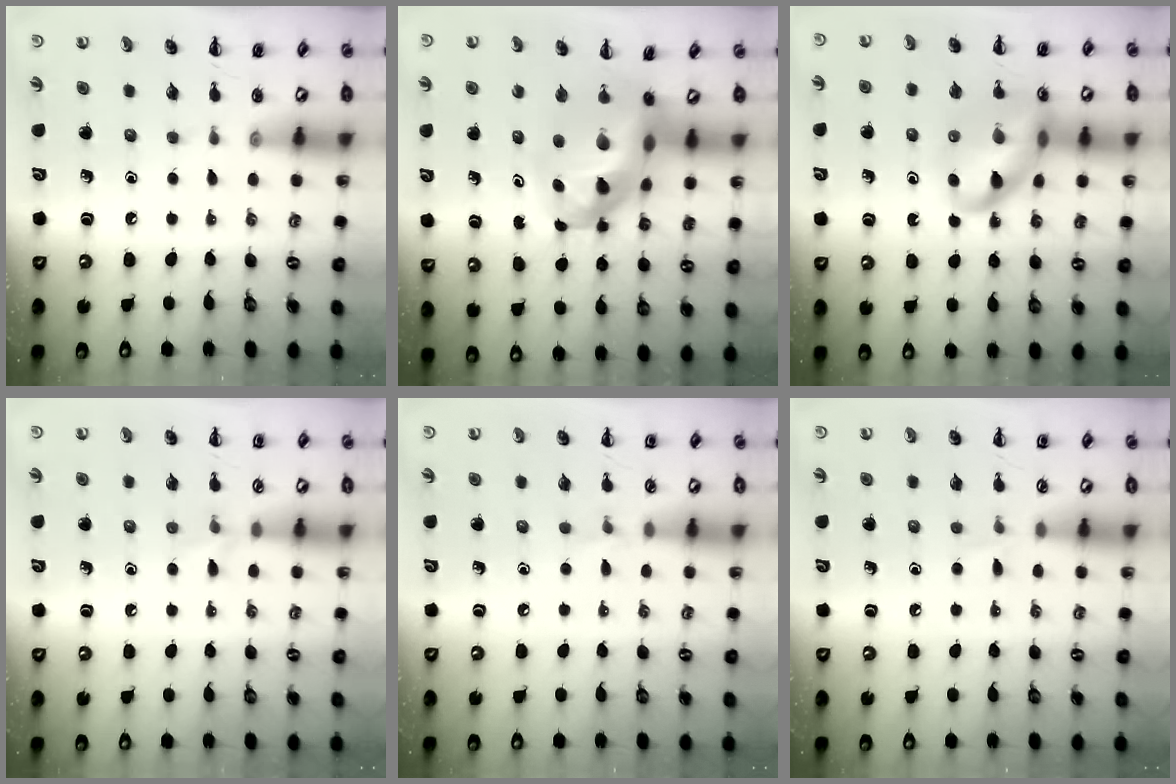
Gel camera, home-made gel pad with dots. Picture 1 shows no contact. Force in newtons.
{"total": 12.5, "press": 12.0, "slide": 3.4}
{"total": 14.4, "press": 14.2, "slide": 2.3}
{"total": 4.9, "press": 4.6, "slide": 1.7}
{"total": 3.7, "press": 3.5, "slide": 1.2}
{"total": 3.4, "press": 3.2, "slide": 1.1}